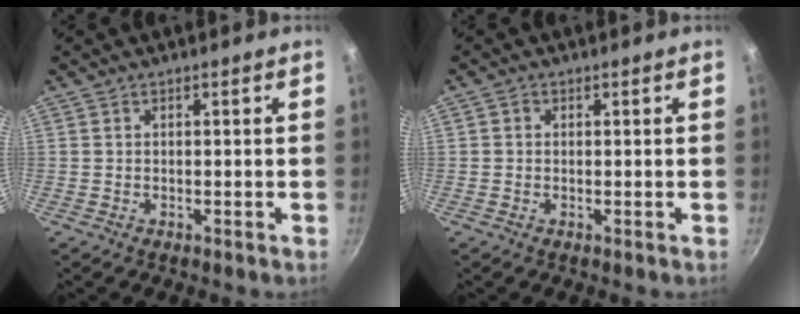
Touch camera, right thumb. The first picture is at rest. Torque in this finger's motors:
{"motor_torque": [-0.80, 0.12, -0.47, 0.04, 0.04]}